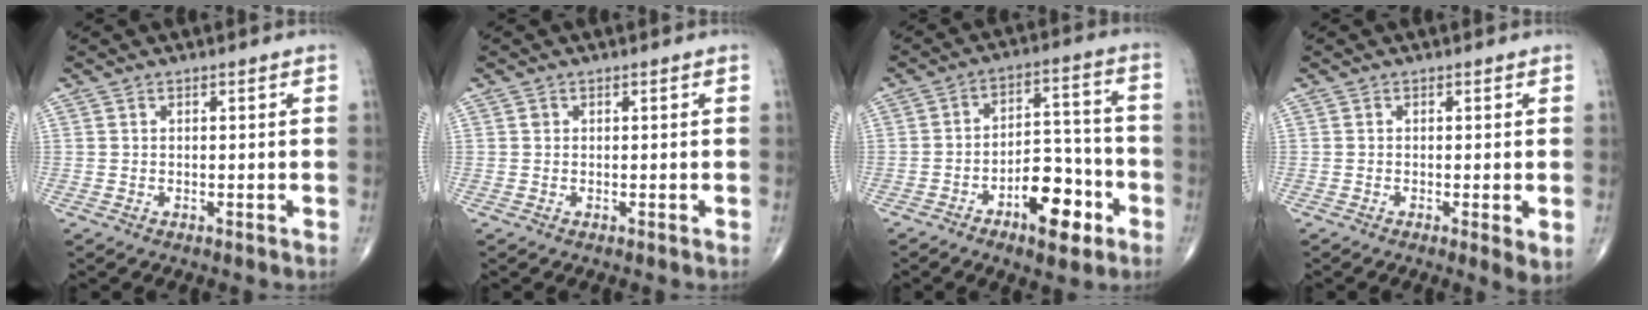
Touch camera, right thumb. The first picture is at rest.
{"total": 0.6, "force": [0.2, 0.5, 0.2], "torque": [0.000, 0.001, 0.003]}
{"total": 11.8, "force": [-5.6, 5.7, 8.7], "torque": [-0.108, 0.045, -0.083]}
{"total": 2.9, "force": [-0.5, 0.6, 2.8], "torque": [-0.050, -0.012, -0.012]}